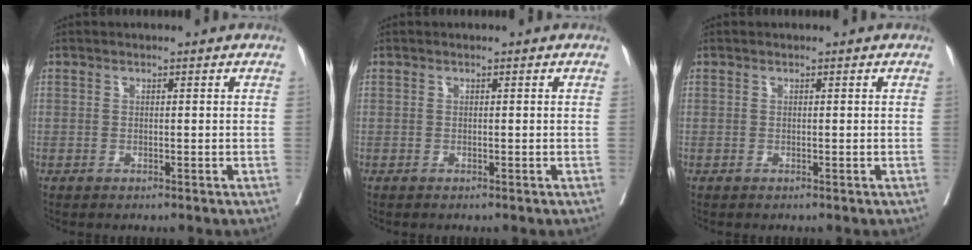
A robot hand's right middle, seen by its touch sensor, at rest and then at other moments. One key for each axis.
{"total": 0.0}
{"total": 0.0}